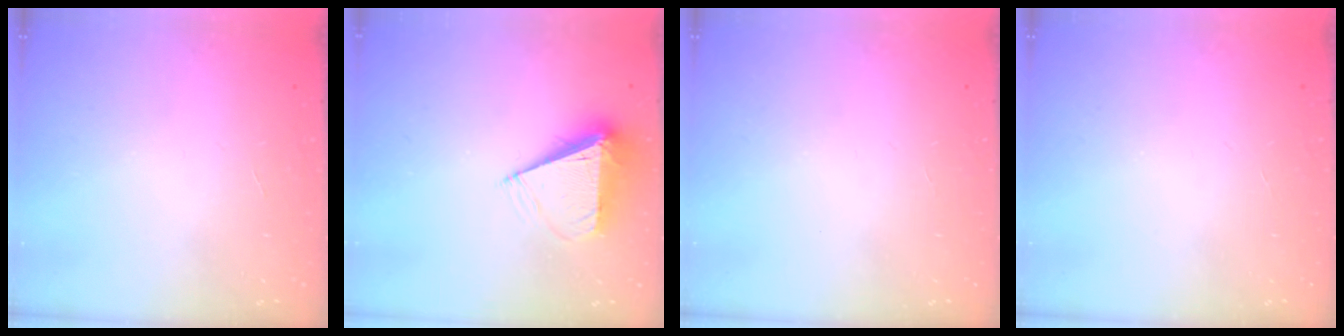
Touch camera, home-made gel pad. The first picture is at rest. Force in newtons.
{"total": 8.3, "press": 8.3, "slide": 0.8}
{"total": 0.0}
{"total": 0.0}